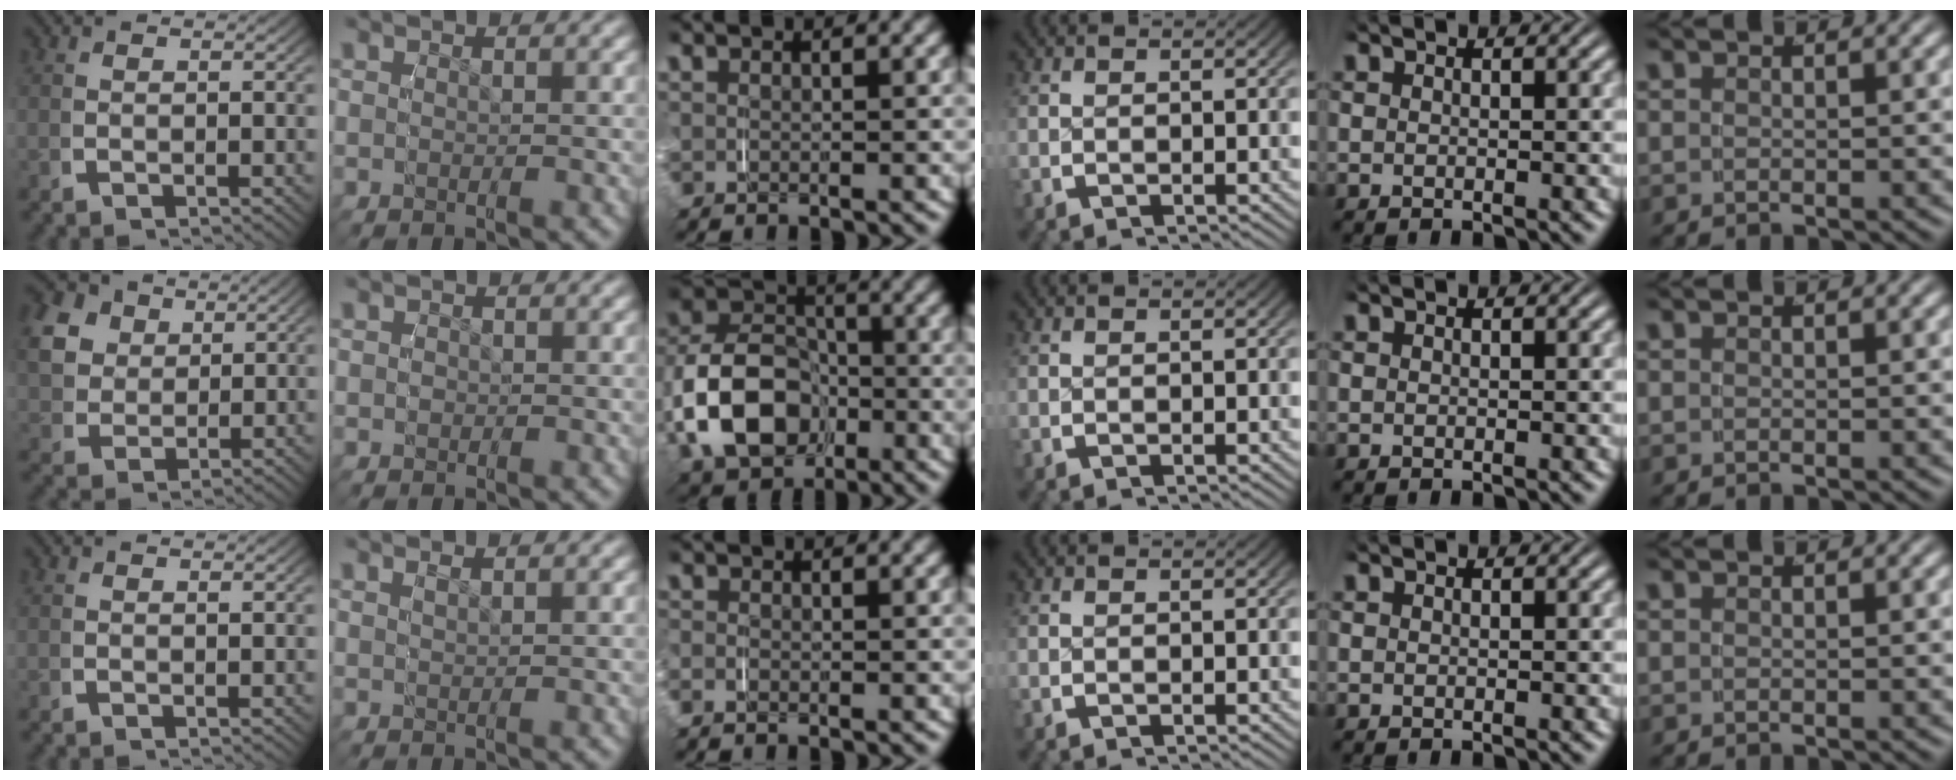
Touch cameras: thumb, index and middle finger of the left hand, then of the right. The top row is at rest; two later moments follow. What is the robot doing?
{"motion": "grasp_and_lifting", "object": "paper"}